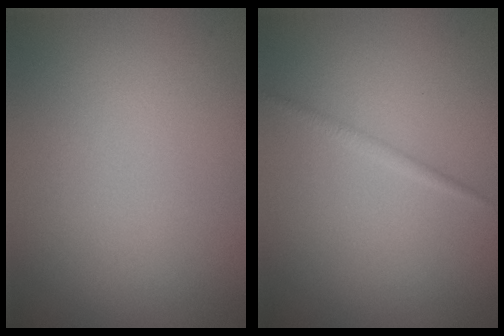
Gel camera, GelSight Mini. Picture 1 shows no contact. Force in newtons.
{"total": 0.9, "press": 0.9, "slide": 0.0}